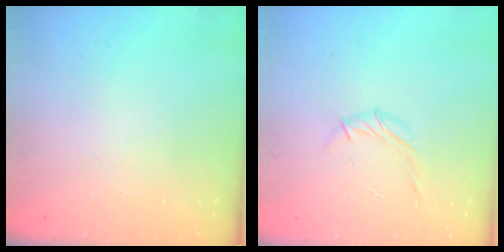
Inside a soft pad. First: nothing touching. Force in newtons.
{"total": 6.4, "press": 6.3, "slide": 1.4}